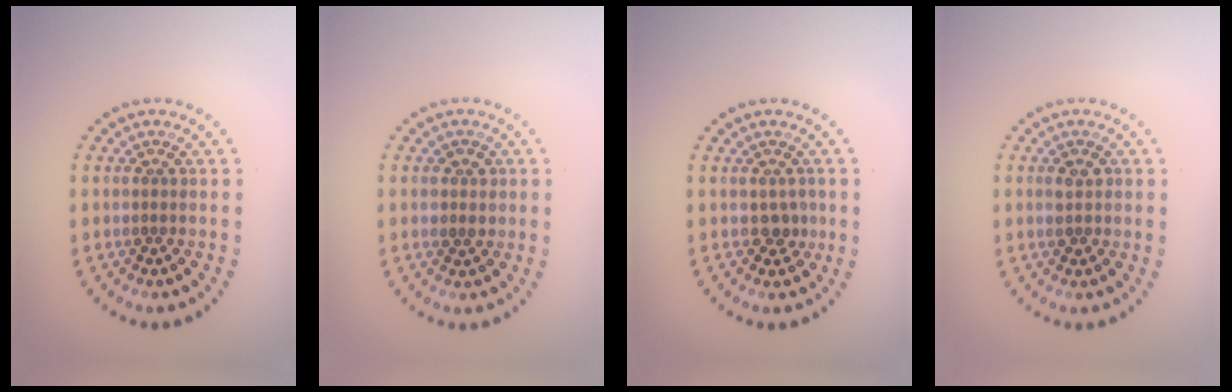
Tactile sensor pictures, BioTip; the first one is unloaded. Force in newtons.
{"total": 1.6, "press": 1.5, "slide": 0.5}
{"total": 1.2, "press": 1.0, "slide": 0.6}
{"total": 1.4, "press": 1.4, "slide": 0.3}